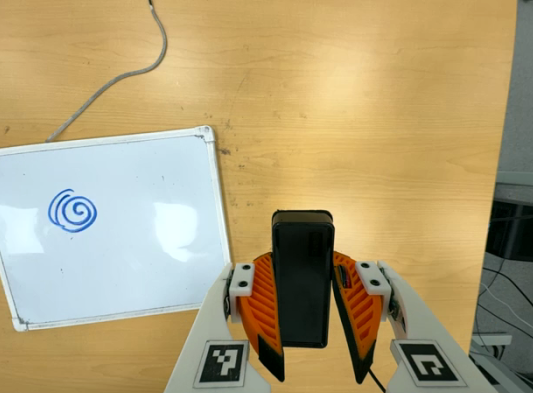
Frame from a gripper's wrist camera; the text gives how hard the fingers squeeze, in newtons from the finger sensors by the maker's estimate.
{"total": 9.8, "left": 7.8, "right": 11.9}